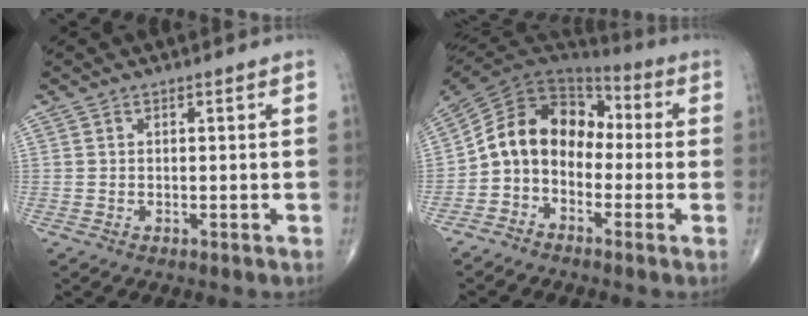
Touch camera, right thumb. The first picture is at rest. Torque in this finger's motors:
{"motor_torque": [0.25, 0.23, 0.48, -0.08, 0.31]}